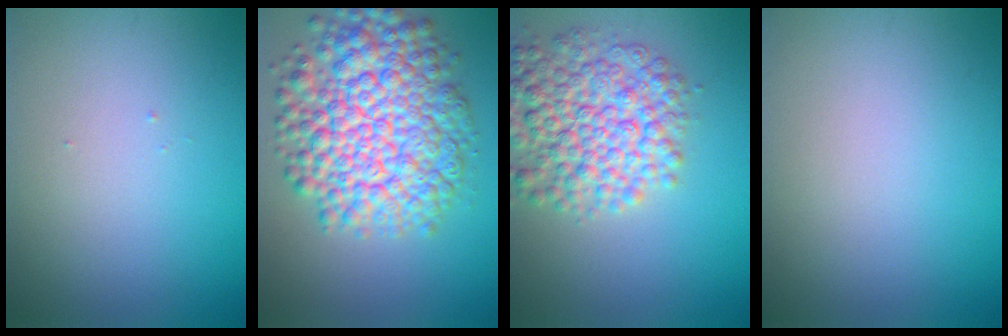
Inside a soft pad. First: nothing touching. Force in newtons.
{"total": 10.5, "press": 10.5, "slide": 0.3}
{"total": 7.5, "press": 7.5, "slide": 0.3}
{"total": 0.0}